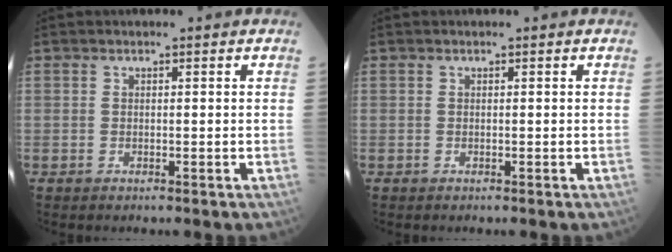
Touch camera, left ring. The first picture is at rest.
{"total": 0.0}